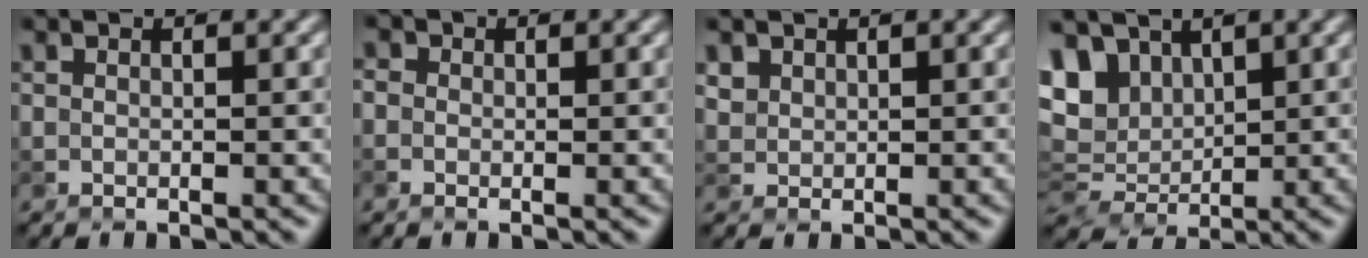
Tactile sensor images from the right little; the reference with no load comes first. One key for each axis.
{"total": 1.0, "fx": 0.1, "fy": 0.9, "fz": 0.3, "tx": -0.009, "ty": -0.001, "tz": -0.008}
{"total": 1.2, "fx": 0.7, "fy": 0.9, "fz": 0.2, "tx": -0.005, "ty": -0.001, "tz": 0.020}
{"total": 6.9, "fx": 3.0, "fy": 4.4, "fz": 4.3, "tx": -0.106, "ty": 0.021, "tz": 0.056}